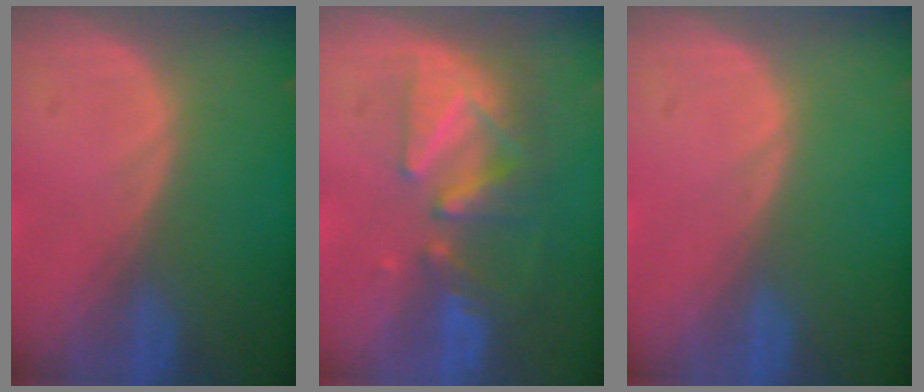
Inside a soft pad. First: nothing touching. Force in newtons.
{"total": 8.6, "press": 8.0, "slide": 3.1}
{"total": 0.0}